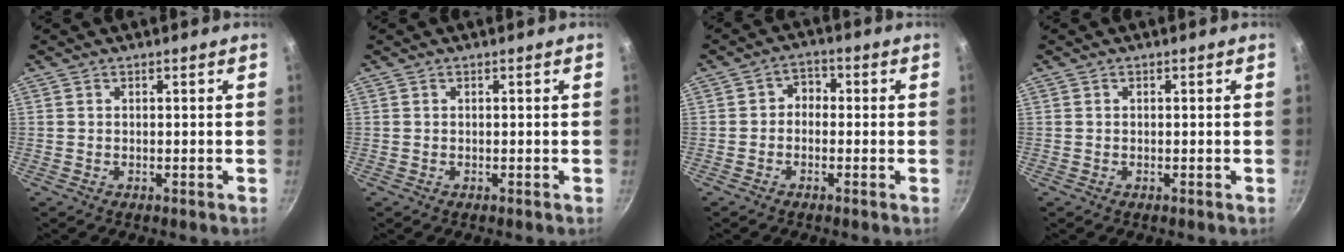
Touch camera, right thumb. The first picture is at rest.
{"total": 0.0}
{"total": 3.4, "force": [-0.5, 2.8, 1.8], "torque": [-0.010, 0.014, -0.019]}
{"total": 0.0}